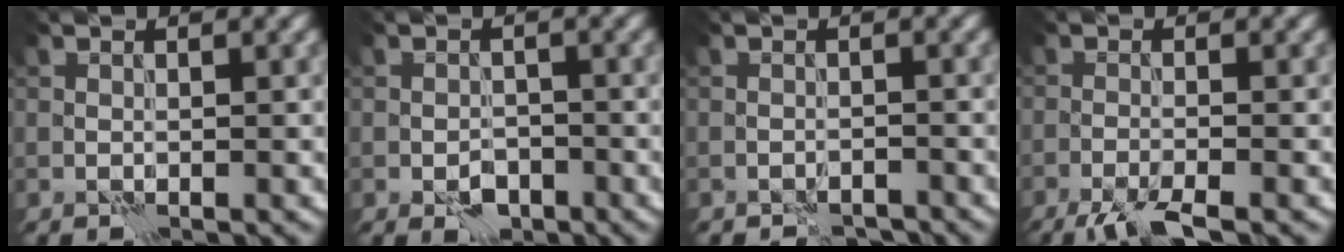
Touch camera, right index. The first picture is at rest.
{"total": 2.4, "force": [-1.3, 1.6, 1.3], "torque": [-0.020, 0.000, -0.023]}
{"total": 1.8, "force": [-1.6, 0.5, 0.3], "torque": [-0.002, -0.001, -0.027]}
{"total": 3.7, "force": [-2.7, 0.4, 2.5], "torque": [-0.044, -0.001, -0.057]}